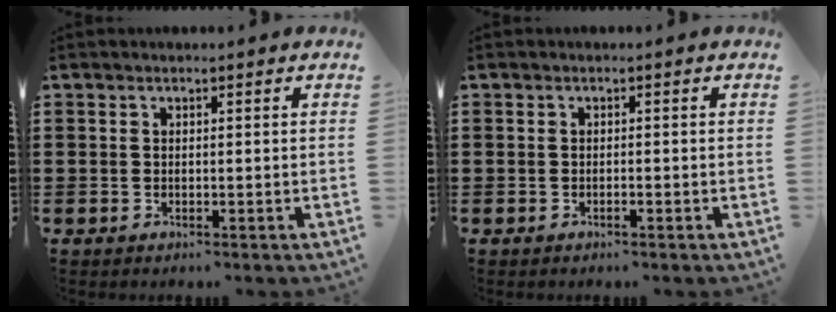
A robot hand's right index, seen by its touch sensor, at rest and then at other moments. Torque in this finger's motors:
{"motor_torque": [-0.16, -0.05, 0.01, 0.00]}